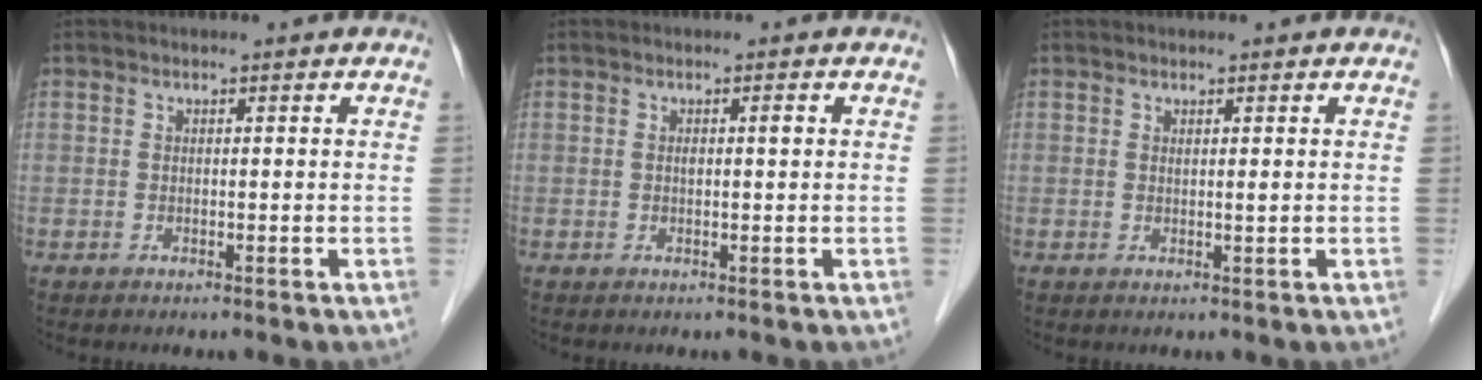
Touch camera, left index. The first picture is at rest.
{"total": 1.1, "force": [0.1, 0.1, 1.1], "torque": [-0.020, 0.005, 0.002]}
{"total": 0.7, "force": [0.3, 0.0, 0.6], "torque": [-0.013, -0.001, 0.005]}